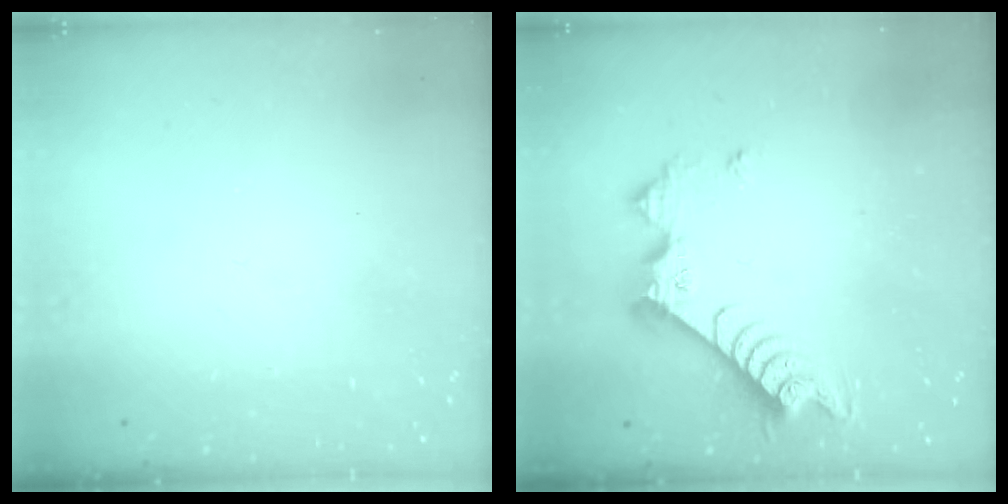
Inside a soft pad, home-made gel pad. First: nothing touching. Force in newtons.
{"total": 9.5, "press": 9.5, "slide": 0.7}